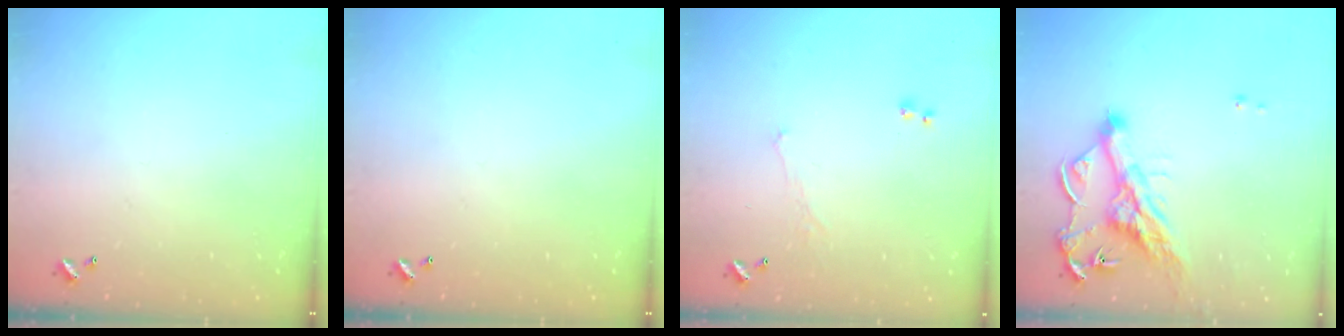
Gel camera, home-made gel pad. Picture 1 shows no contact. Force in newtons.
{"total": 0.0}
{"total": 0.7, "press": 0.2, "slide": 0.7}
{"total": 10.0, "press": 9.9, "slide": 1.1}